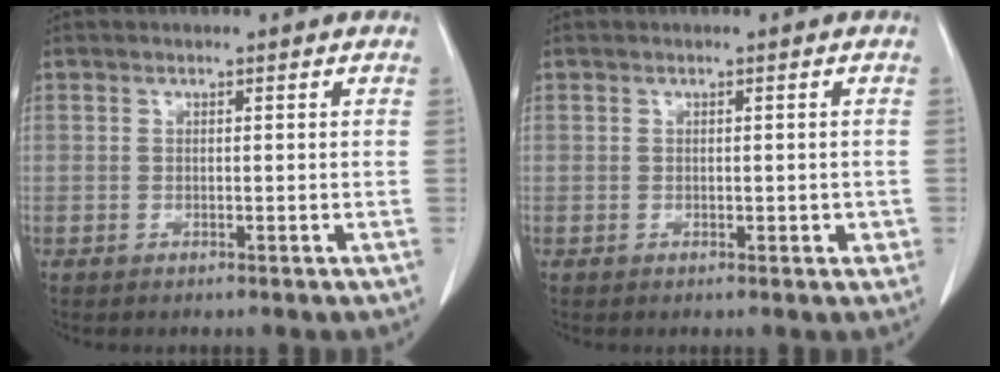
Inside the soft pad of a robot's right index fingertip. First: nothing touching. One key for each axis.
{"total": 1.5, "fx": -0.2, "fy": 0.9, "fz": 1.2, "tx": -0.013, "ty": 0.004, "tz": 0.001}